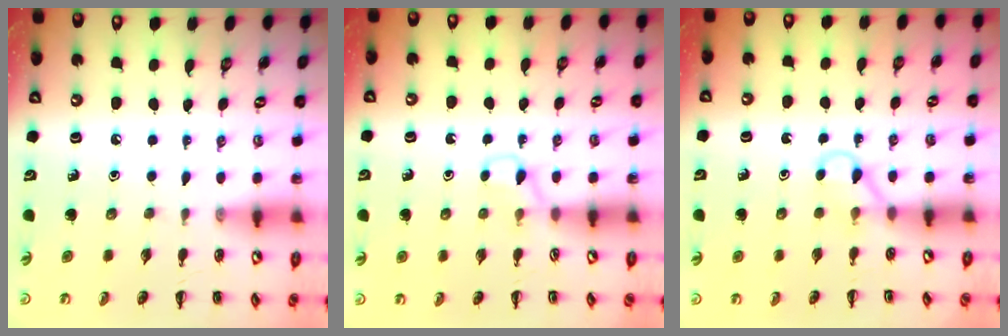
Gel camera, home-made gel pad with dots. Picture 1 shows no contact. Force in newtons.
{"total": 2.8, "press": 2.5, "slide": 1.1}
{"total": 2.9, "press": 2.8, "slide": 0.9}